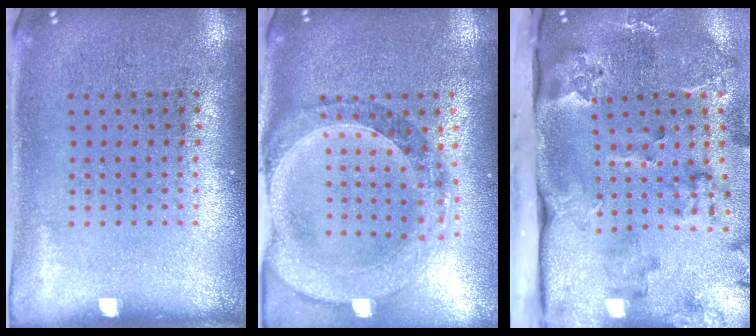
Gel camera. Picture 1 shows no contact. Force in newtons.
{"total": 1.5, "press": 1.4, "slide": 0.5}
{"total": 3.9, "press": 2.7, "slide": 2.8}